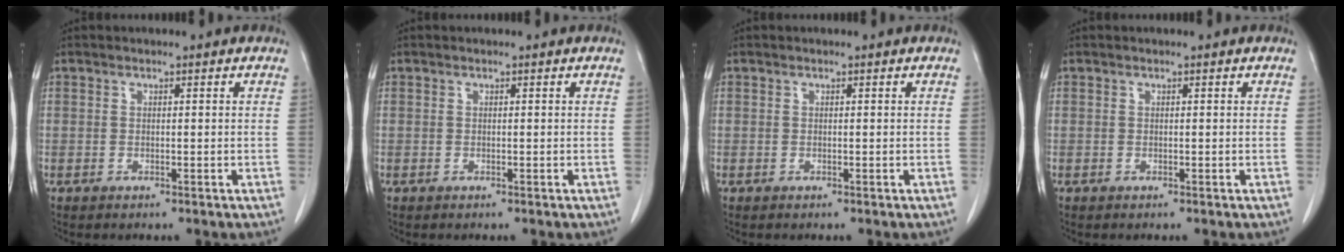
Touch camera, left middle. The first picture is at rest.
{"total": 0.0}
{"total": 0.0}
{"total": 0.0}